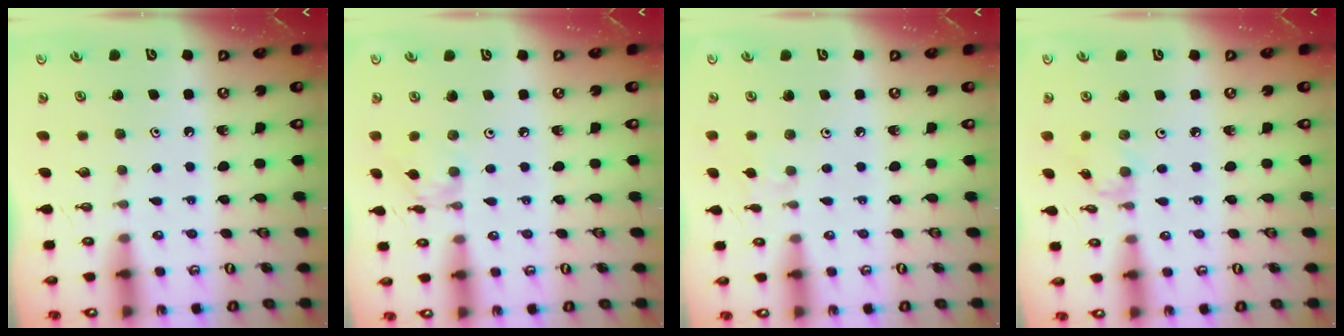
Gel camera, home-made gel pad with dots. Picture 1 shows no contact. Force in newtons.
{"total": 2.0, "press": 2.0, "slide": 0.3}
{"total": 2.3, "press": 2.3, "slide": 0.6}
{"total": 1.3, "press": 1.2, "slide": 0.3}